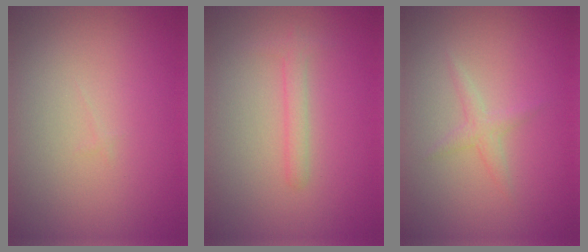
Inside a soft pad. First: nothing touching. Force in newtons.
{"total": 1.3, "press": 1.3, "slide": 0.1}
{"total": 1.2, "press": 1.2, "slide": 0.0}